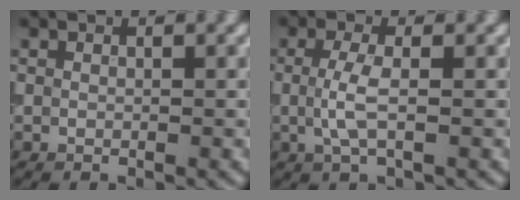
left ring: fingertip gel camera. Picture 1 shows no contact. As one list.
[{"total": 2.8, "force": [-0.1, 0.9, 2.7], "torque": [-0.062, -0.002, -0.002]}]